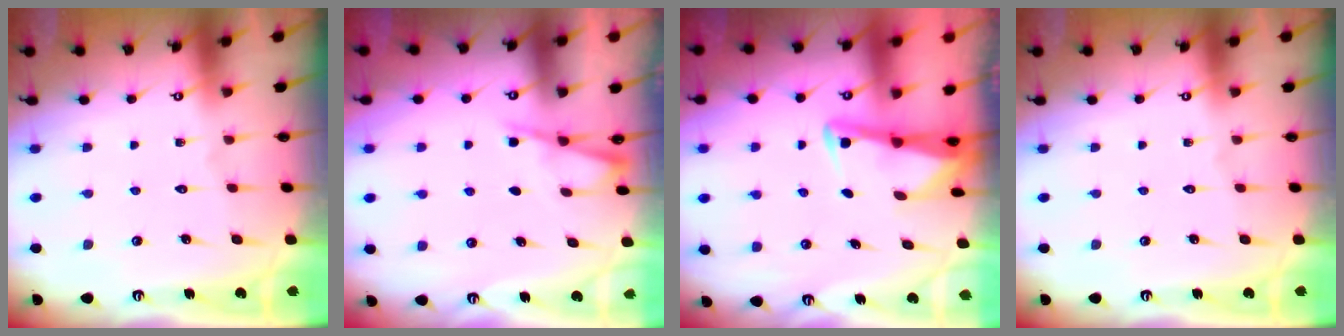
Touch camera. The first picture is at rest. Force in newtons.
{"total": 2.7, "press": 2.7, "slide": 0.3}
{"total": 2.9, "press": 2.8, "slide": 0.4}
{"total": 0.0}